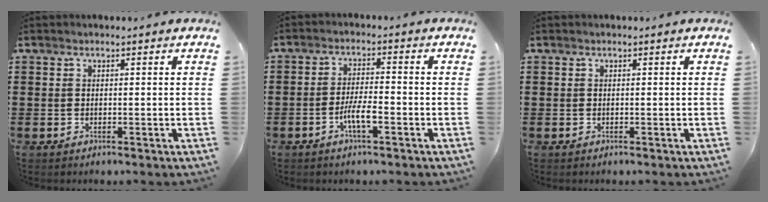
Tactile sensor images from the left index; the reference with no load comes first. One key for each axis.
{"total": 4.5, "fx": -1.9, "fy": 0.9, "fz": 3.9, "tx": -0.080, "ty": -0.001, "tz": -0.038}
{"total": 0.0}